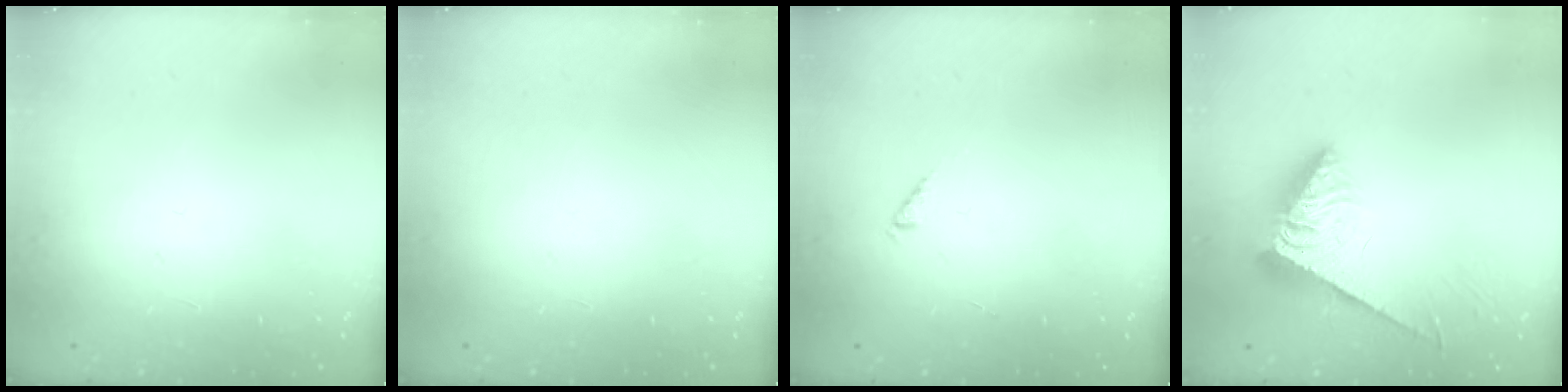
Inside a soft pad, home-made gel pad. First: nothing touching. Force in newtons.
{"total": 0.0}
{"total": 0.0}
{"total": 7.6, "press": 7.6, "slide": 0.3}